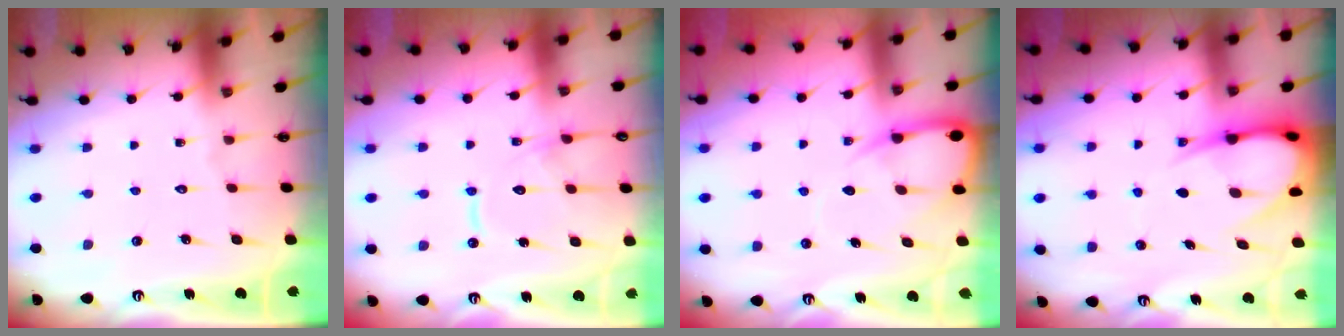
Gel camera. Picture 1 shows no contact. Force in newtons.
{"total": 12.7, "press": 12.7, "slide": 1.3}
{"total": 7.3, "press": 7.2, "slide": 0.9}
{"total": 10.9, "press": 10.8, "slide": 1.2}